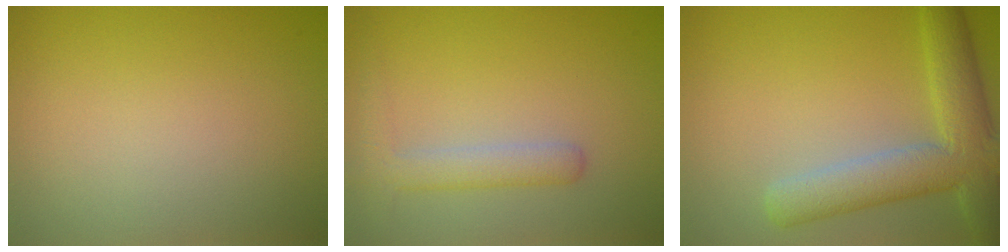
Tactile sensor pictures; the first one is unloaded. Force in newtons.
{"total": 2.8, "press": 2.8, "slide": 0.2}
{"total": 6.9, "press": 6.9, "slide": 0.4}